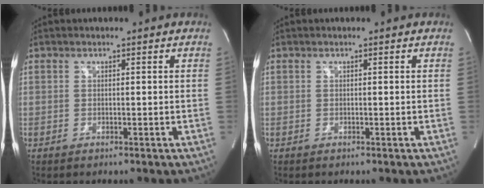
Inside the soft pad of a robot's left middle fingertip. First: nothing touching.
{"total": 0.0}